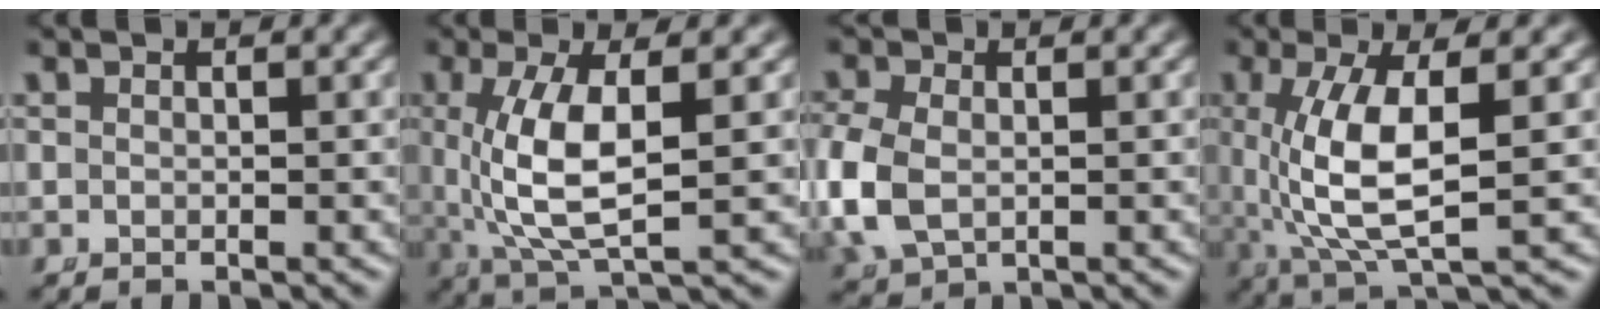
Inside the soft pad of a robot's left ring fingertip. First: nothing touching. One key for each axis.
{"total": 6.5, "fx": 0.7, "fy": 2.5, "fz": 6.0, "tx": -0.127, "ty": -0.010, "tz": 0.027}
{"total": 4.3, "fx": -0.4, "fy": 3.3, "fz": 2.7, "tx": -0.097, "ty": -0.022, "tz": 0.012}
{"total": 7.3, "fx": 0.6, "fy": 2.6, "fz": 6.8, "tx": -0.139, "ty": -0.012, "tz": 0.025}